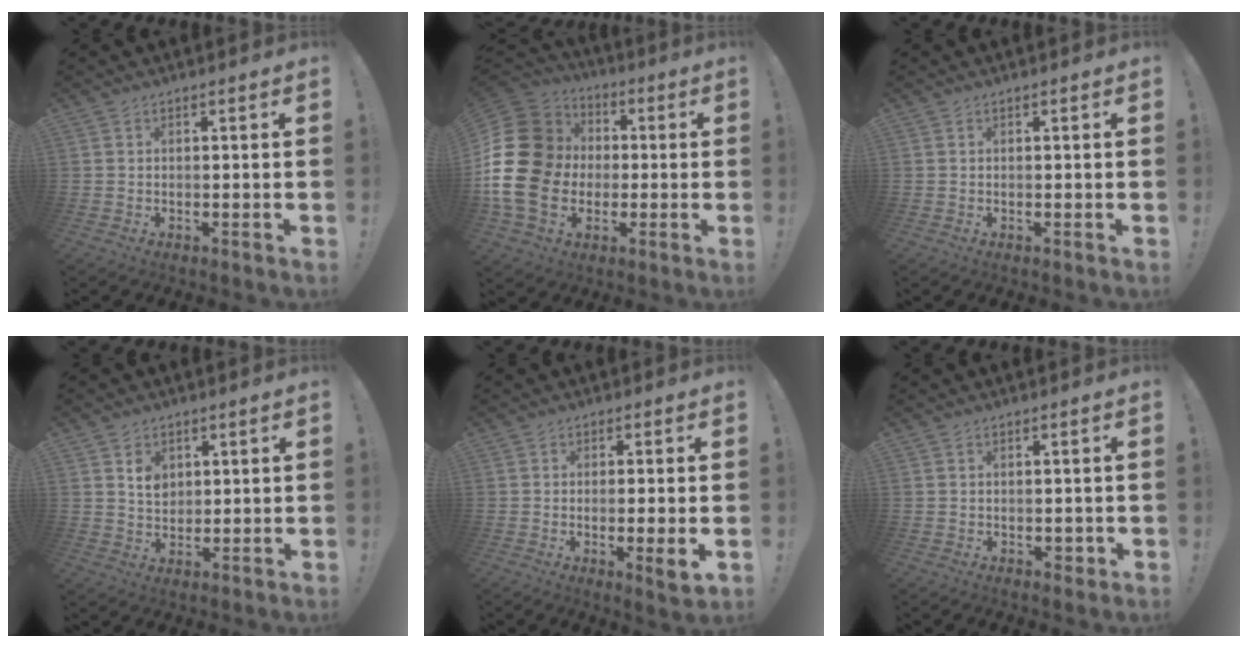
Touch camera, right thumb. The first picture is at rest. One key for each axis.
{"total": 22.9, "fx": -1.2, "fy": 18.7, "fz": 13.1, "tx": -0.265, "ty": 0.022, "tz": 0.010}
{"total": 0.0}
{"total": 5.2, "fx": 2.4, "fy": 4.2, "fz": 2.0, "tx": -0.014, "ty": -0.015, "tz": 0.040}
{"total": 5.2, "fx": -1.1, "fy": 0.1, "fz": 5.1, "tx": -0.065, "ty": -0.012, "tz": -0.017}
{"total": 1.8, "fx": 0.0, "fy": 1.5, "fz": 0.9, "tx": 0.000, "ty": -0.001, "tz": -0.002}